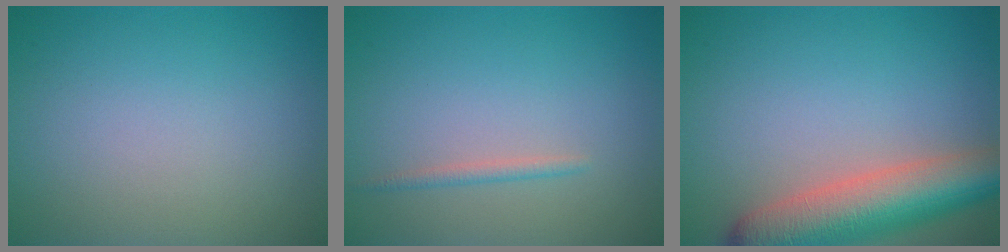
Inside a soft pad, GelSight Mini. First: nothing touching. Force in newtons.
{"total": 1.0, "press": 1.0, "slide": 0.0}
{"total": 8.3, "press": 8.2, "slide": 0.7}